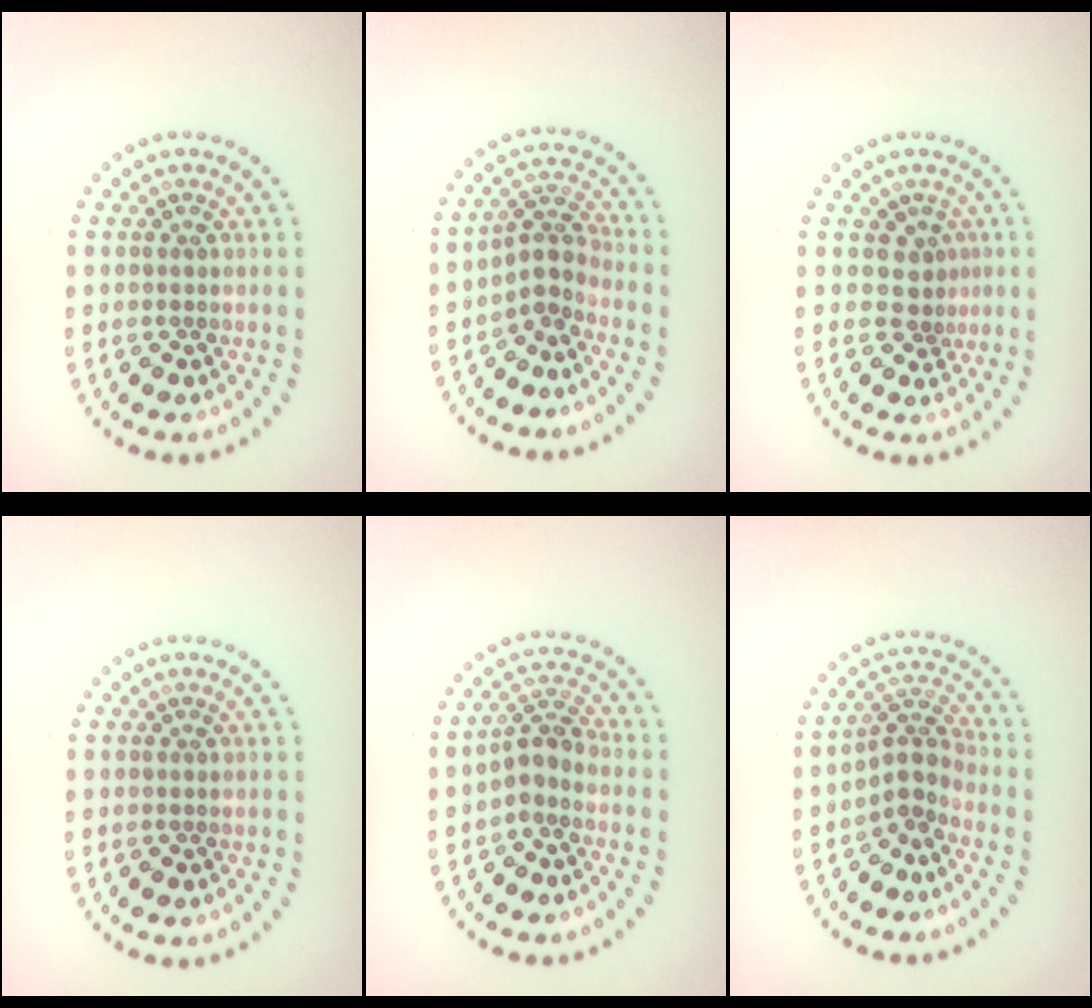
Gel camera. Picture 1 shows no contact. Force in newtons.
{"total": 2.6, "press": 1.8, "slide": 1.9}
{"total": 1.9, "press": 1.2, "slide": 1.5}
{"total": 0.0}
{"total": 2.5, "press": 2.0, "slide": 1.5}
{"total": 2.9, "press": 2.1, "slide": 2.0}